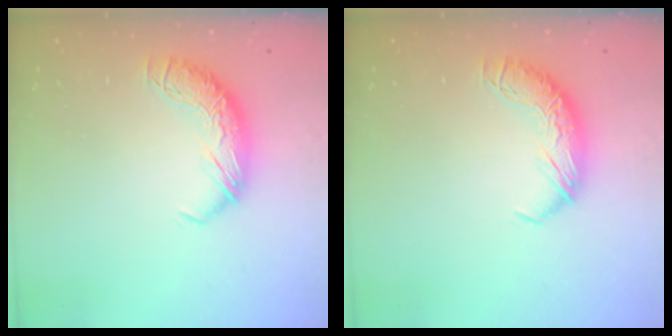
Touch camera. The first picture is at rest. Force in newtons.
{"total": 0.0}